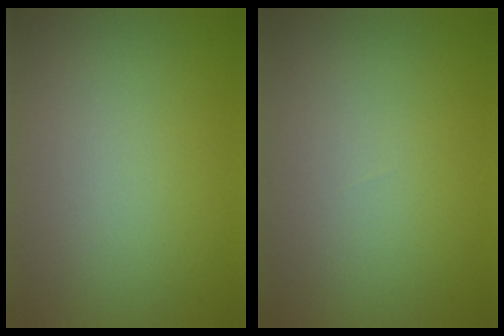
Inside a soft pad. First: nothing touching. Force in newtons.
{"total": 0.0}